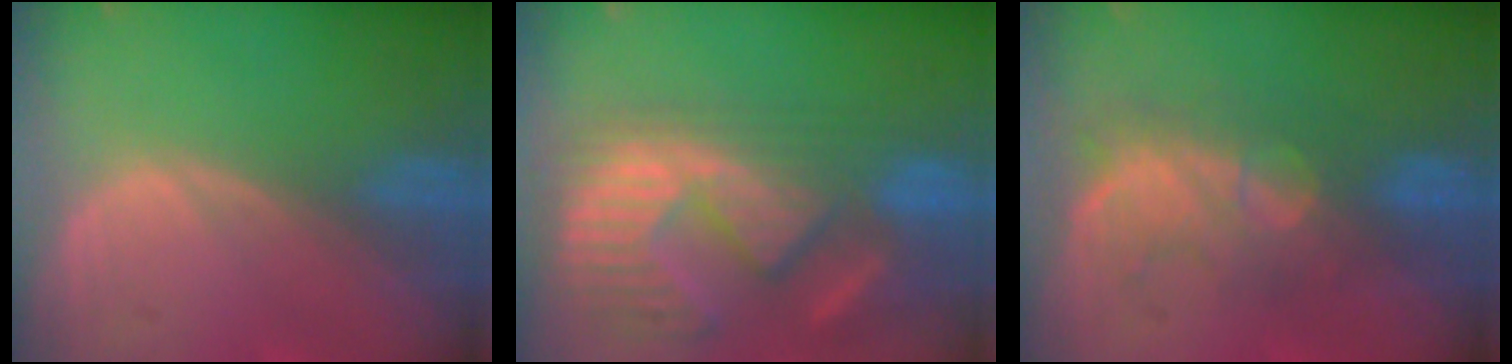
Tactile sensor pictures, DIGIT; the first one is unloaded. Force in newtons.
{"total": 13.7, "press": 12.2, "slide": 6.2}
{"total": 8.1, "press": 7.8, "slide": 2.4}